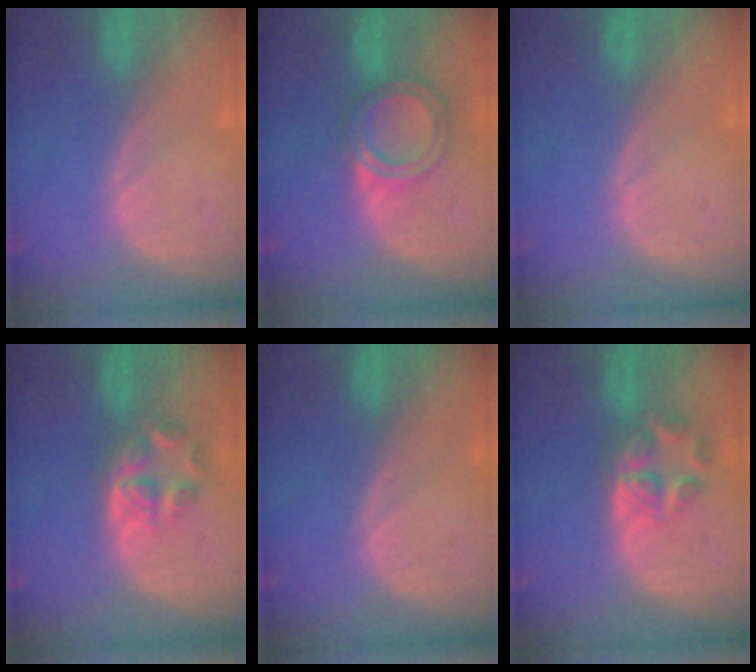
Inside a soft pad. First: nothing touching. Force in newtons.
{"total": 5.9, "press": 5.4, "slide": 2.5}
{"total": 0.0}
{"total": 5.9, "press": 5.0, "slide": 3.3}
{"total": 0.0}
{"total": 6.0, "press": 5.2, "slide": 3.1}